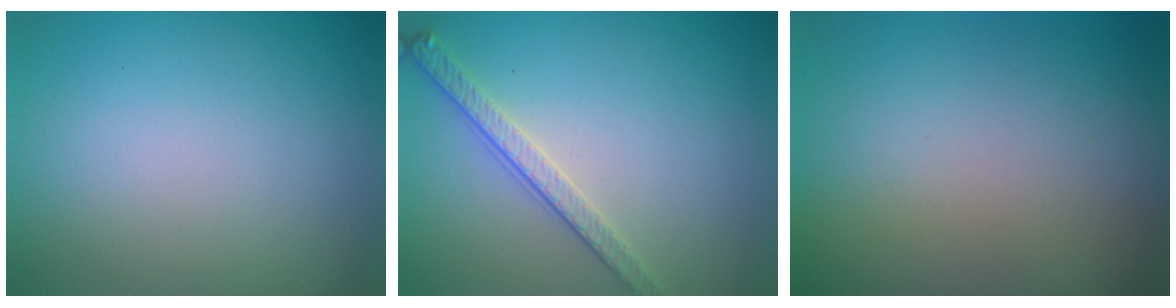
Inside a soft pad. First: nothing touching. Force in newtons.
{"total": 2.8, "press": 2.5, "slide": 1.2}
{"total": 0.0}